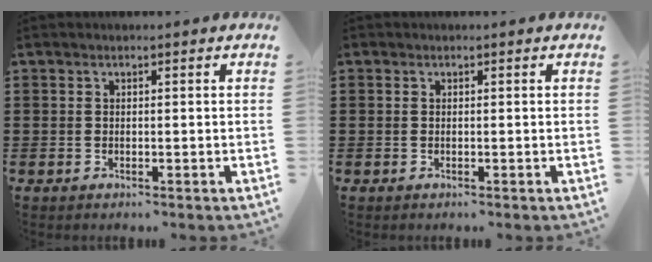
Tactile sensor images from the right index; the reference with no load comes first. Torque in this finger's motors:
{"motor_torque": [0.43, 0.42, 0.10, 0.04]}